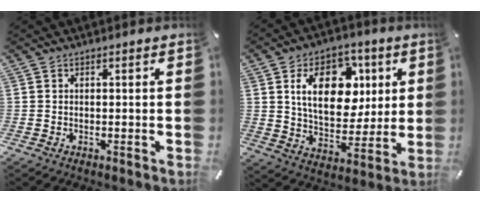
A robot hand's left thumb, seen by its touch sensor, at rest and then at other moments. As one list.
[{"total": 16.7, "force": [5.4, 11.6, 10.7], "torque": [-0.159, 0.000, 0.097]}]